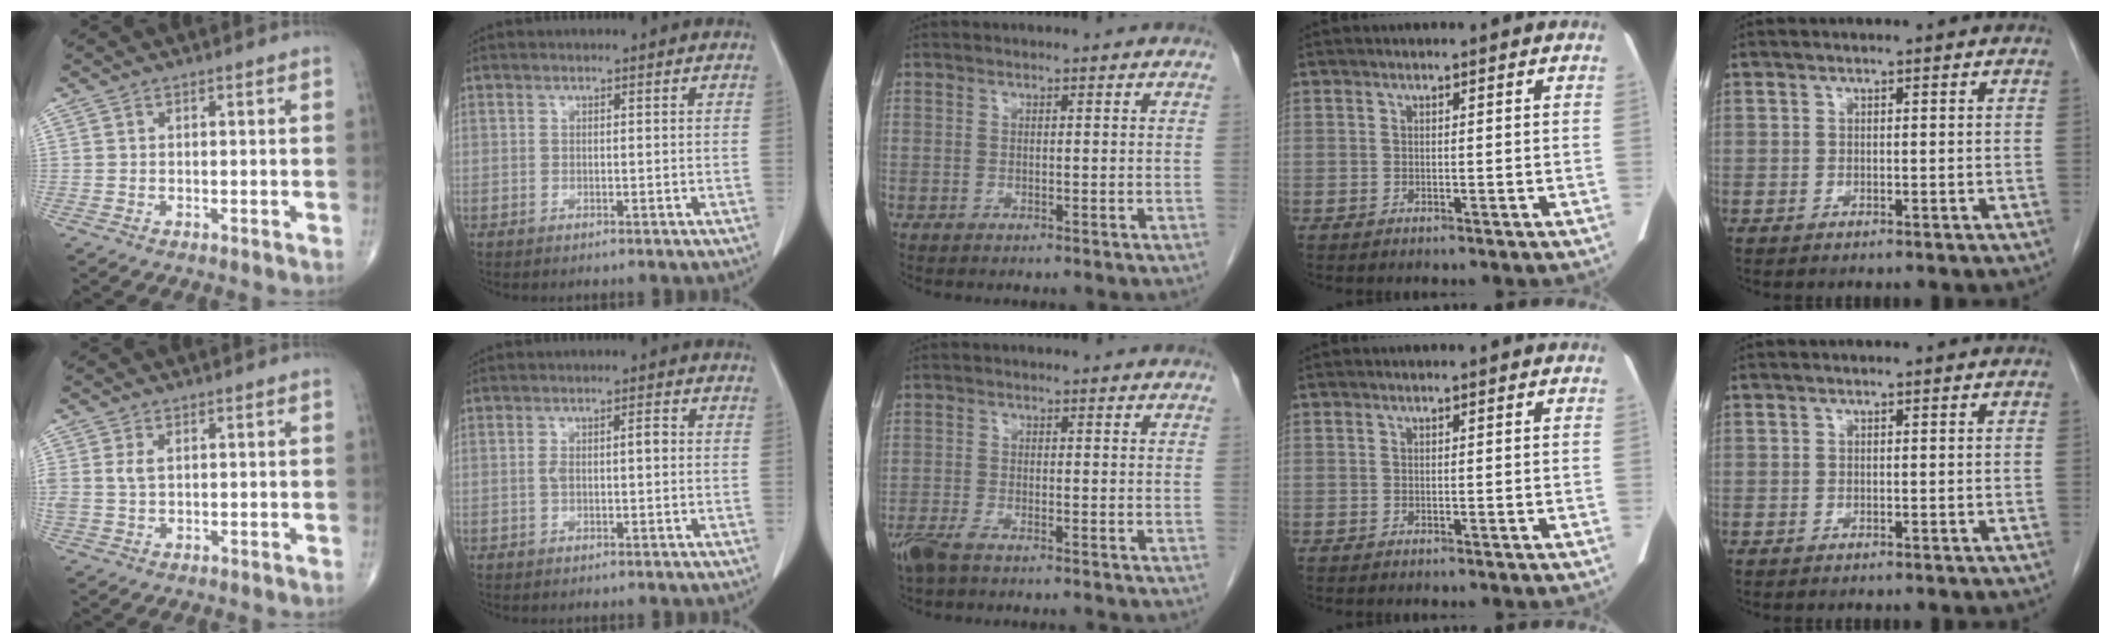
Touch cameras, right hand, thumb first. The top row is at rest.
{"thumb": {"total": 3.0, "force": [0.8, 1.8, 2.2], "torque": [-0.056, 0.005, 0.020]}, "index": {"total": 2.9, "force": [-0.1, 0.9, 2.7], "torque": [-0.057, 0.013, 0.004]}, "middle": {"total": 5.5, "force": [-4.5, 1.1, 3.0], "torque": [-0.055, -0.011, -0.078]}}